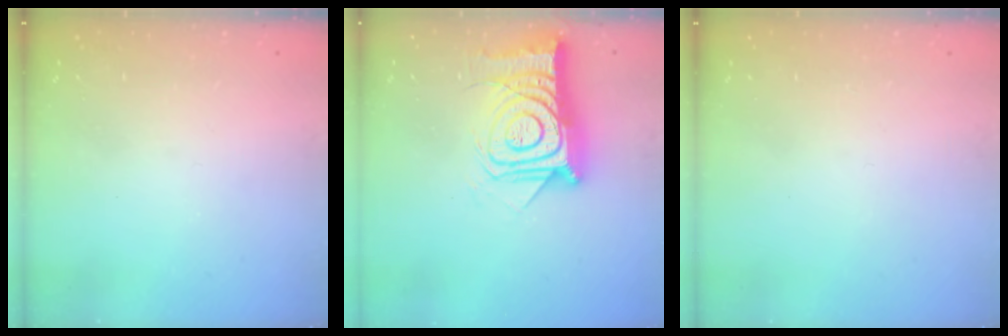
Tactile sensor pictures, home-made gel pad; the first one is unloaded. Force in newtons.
{"total": 19.5, "press": 19.4, "slide": 1.3}
{"total": 1.6, "press": 1.6, "slide": 0.1}